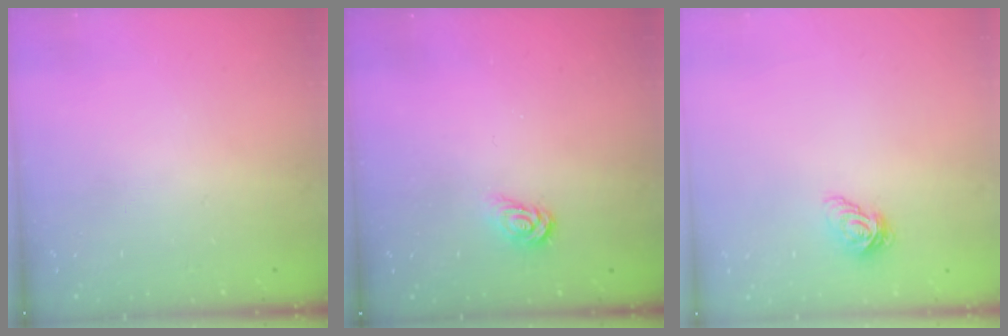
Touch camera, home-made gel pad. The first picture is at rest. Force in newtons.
{"total": 3.3, "press": 3.3, "slide": 0.3}
{"total": 6.2, "press": 6.1, "slide": 0.4}